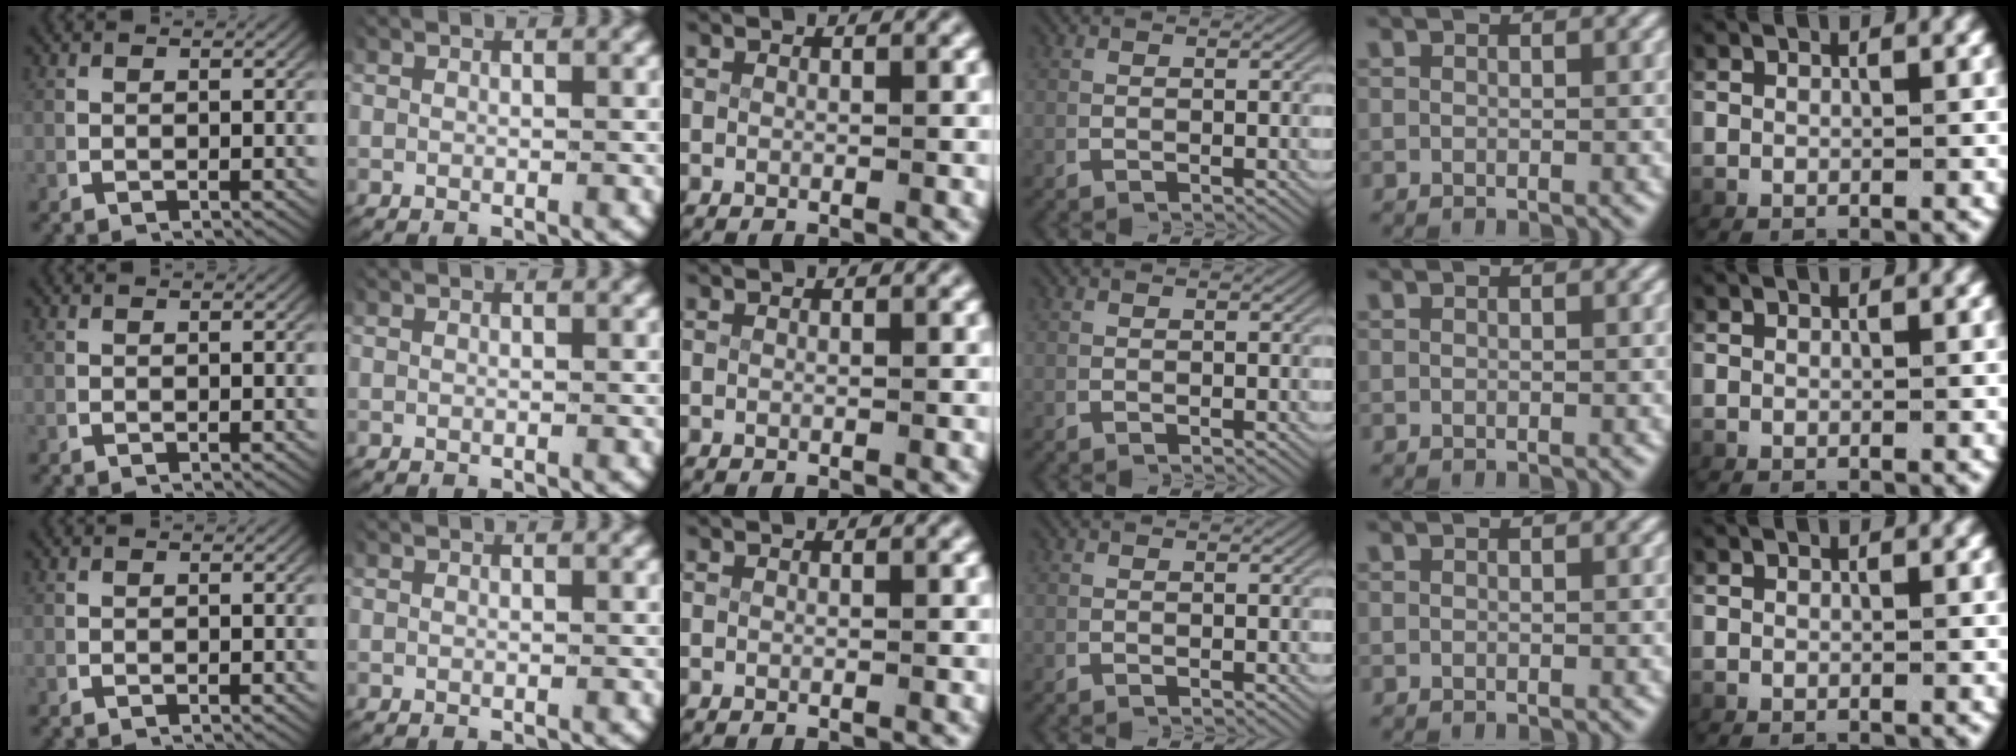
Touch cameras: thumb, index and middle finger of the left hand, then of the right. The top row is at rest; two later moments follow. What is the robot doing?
{"motion": "lift_and_place", "object": "paper towel"}